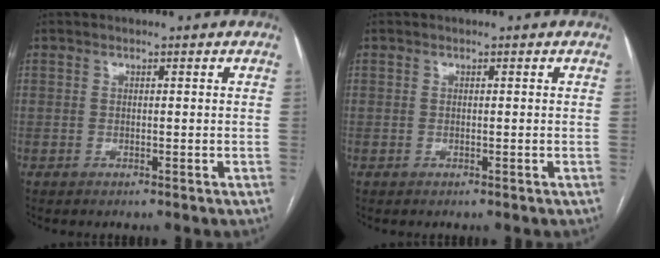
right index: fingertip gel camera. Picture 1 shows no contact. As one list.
[{"total": 0.0}]